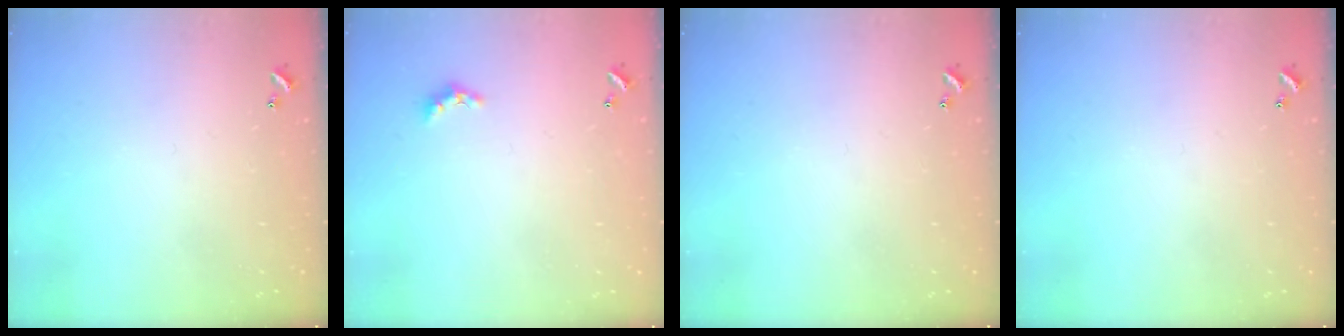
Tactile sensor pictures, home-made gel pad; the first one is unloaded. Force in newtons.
{"total": 2.6, "press": 2.5, "slide": 0.6}
{"total": 0.0}
{"total": 0.0}